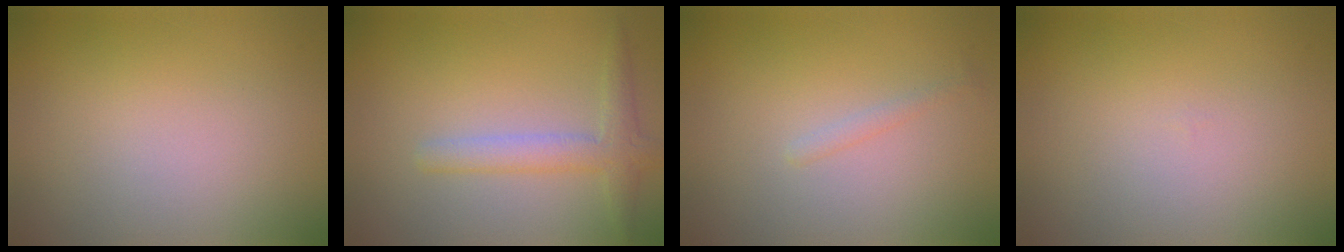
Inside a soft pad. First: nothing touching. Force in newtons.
{"total": 2.8, "press": 2.8, "slide": 0.1}
{"total": 0.7, "press": 0.7, "slide": 0.1}
{"total": 0.0}